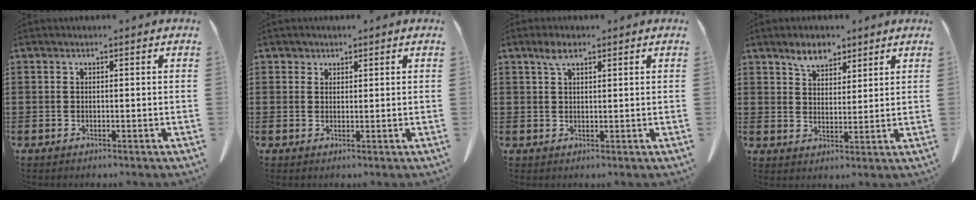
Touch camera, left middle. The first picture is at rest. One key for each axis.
{"total": 1.3, "fx": 1.0, "fy": 0.8, "fz": 0.1, "tx": -0.006, "ty": 0.002, "tz": 0.020}
{"total": 2.8, "fx": 1.7, "fy": 1.1, "fz": 1.9, "tx": -0.043, "ty": 0.004, "tz": 0.031}
{"total": 4.8, "fx": 3.9, "fy": 2.3, "fz": 1.7, "tx": -0.037, "ty": -0.003, "tz": 0.071}